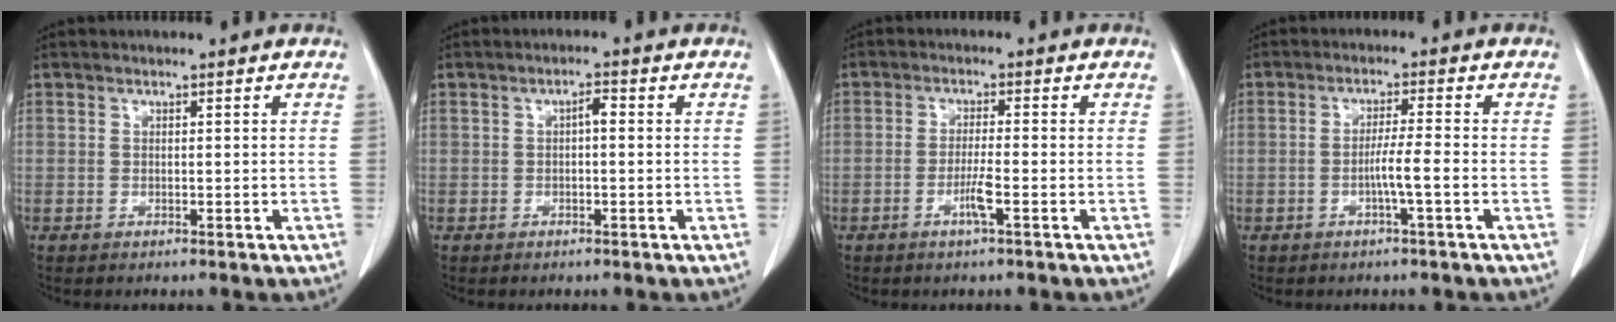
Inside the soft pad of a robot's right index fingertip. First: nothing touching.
{"total": 1.7, "force": [0.1, 0.5, 1.6], "torque": [-0.027, 0.005, 0.001]}
{"total": 3.3, "force": [-1.5, -0.2, 2.9], "torque": [-0.058, -0.005, -0.031]}
{"total": 5.7, "force": [-2.0, -0.8, 5.3], "torque": [-0.097, 0.004, -0.036]}